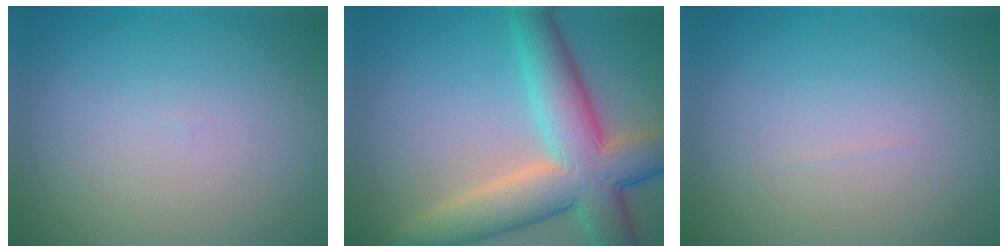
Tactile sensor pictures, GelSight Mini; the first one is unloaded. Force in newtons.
{"total": 10.0, "press": 10.0, "slide": 0.5}
{"total": 0.0}